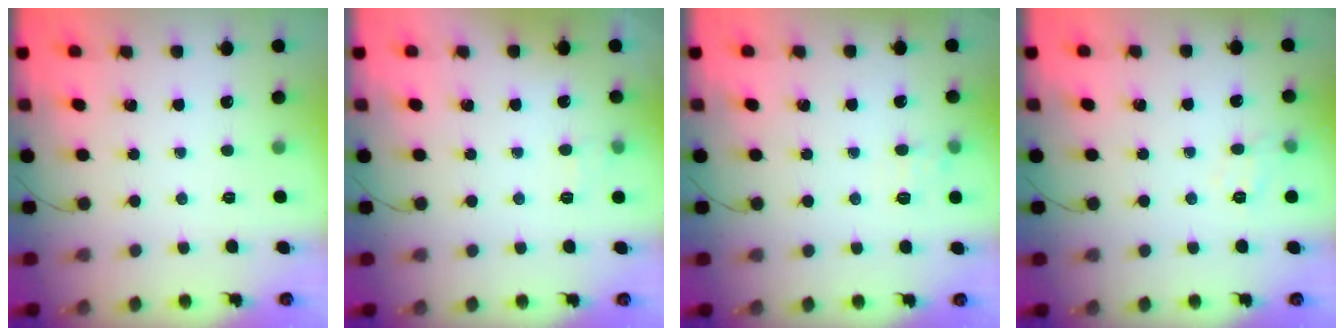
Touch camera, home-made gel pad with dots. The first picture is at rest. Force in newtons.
{"total": 4.5, "press": 4.0, "slide": 2.1}
{"total": 6.7, "press": 6.5, "slide": 1.5}
{"total": 7.2, "press": 7.2, "slide": 1.0}